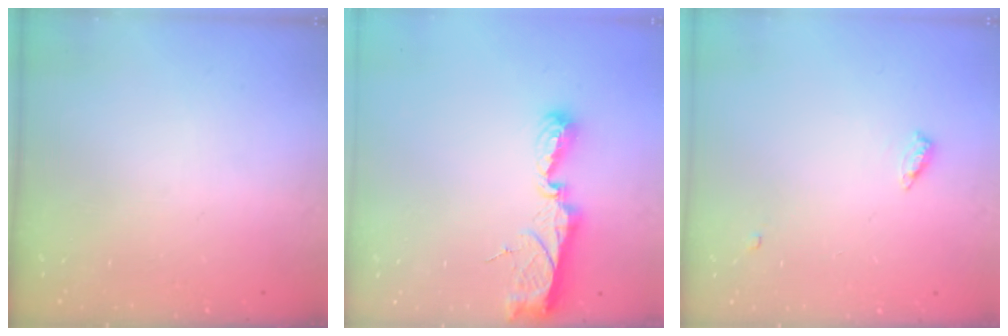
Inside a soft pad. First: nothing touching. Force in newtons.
{"total": 9.8, "press": 9.7, "slide": 0.9}
{"total": 4.5, "press": 4.5, "slide": 0.4}